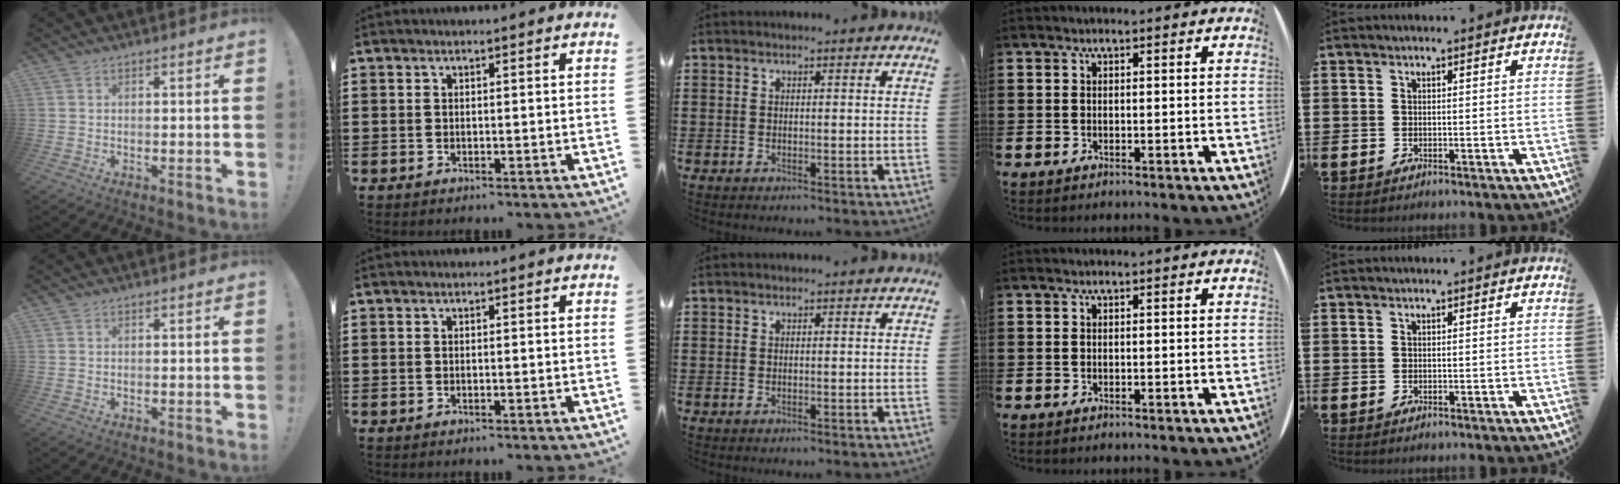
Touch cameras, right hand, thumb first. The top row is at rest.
{}